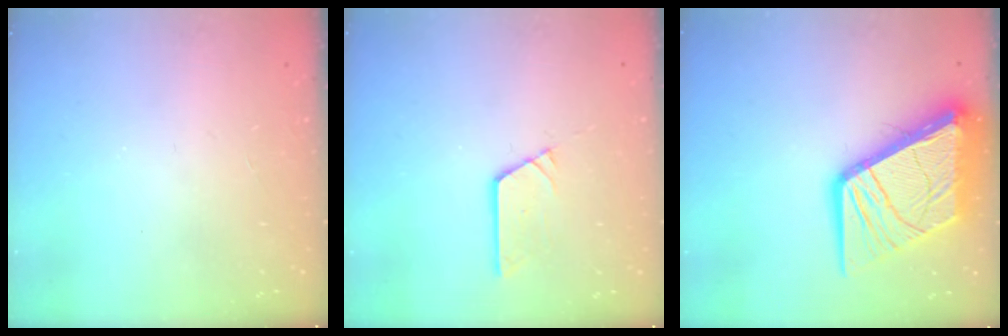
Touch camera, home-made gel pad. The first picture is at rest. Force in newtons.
{"total": 4.1, "press": 4.1, "slide": 0.2}
{"total": 20.5, "press": 20.3, "slide": 2.5}